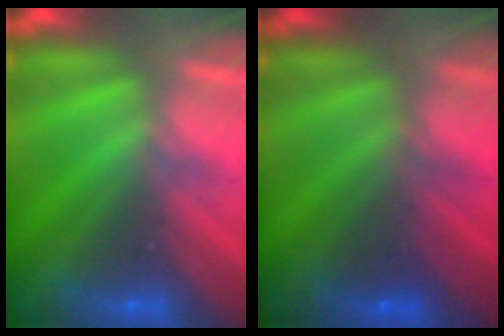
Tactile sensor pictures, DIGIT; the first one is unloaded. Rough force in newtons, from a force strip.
{"total": 1.9}